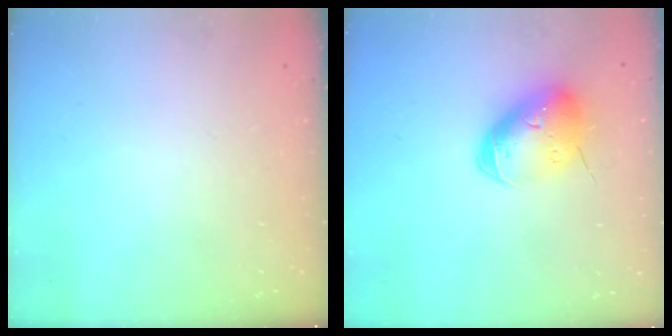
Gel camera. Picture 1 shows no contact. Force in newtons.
{"total": 12.3, "press": 12.1, "slide": 1.9}